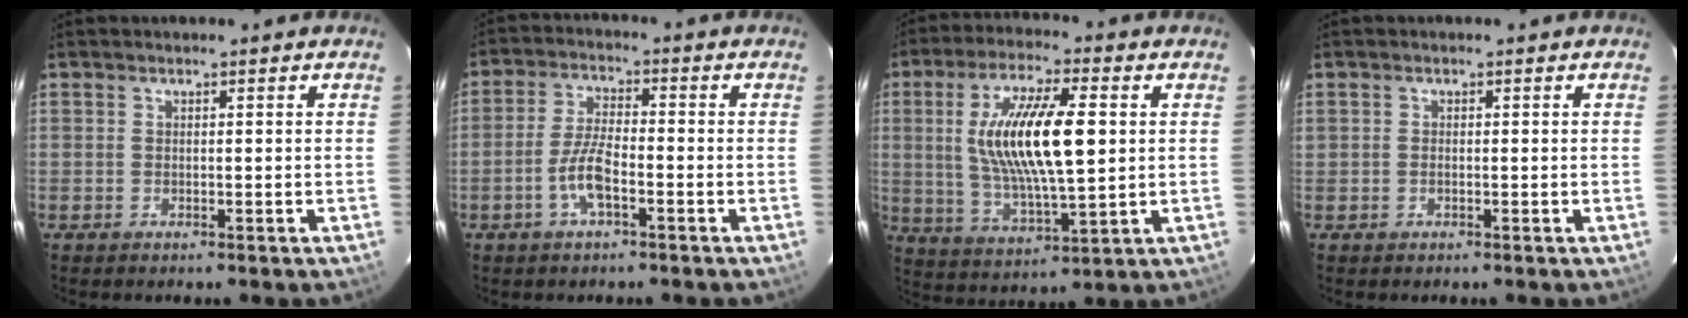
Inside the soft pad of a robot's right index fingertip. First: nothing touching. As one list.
[{"total": 6.0, "force": [-2.7, 1.5, 5.2], "torque": [-0.111, 0.004, -0.054]}, {"total": 16.8, "force": [2.6, 4.9, 15.9], "torque": [-0.298, 0.003, 0.055]}, {"total": 0.5, "force": [-0.1, 0.4, 0.3], "torque": [-0.005, 0.001, -0.003]}]